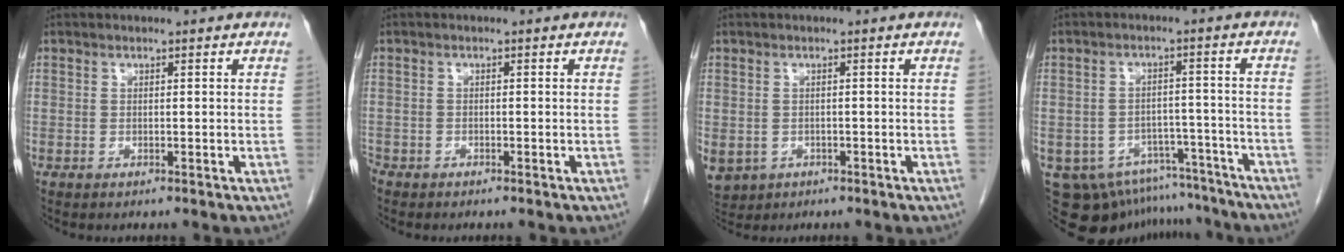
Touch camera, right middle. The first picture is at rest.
{"total": 1.8, "force": [-1.5, 0.9, 0.5], "torque": [-0.012, -0.002, -0.028]}
{"total": 7.8, "force": [-3.1, 6.5, 2.8], "torque": [-0.081, -0.004, -0.040]}
{"total": 13.8, "force": [-11.6, 6.7, 3.5], "torque": [-0.050, 0.022, -0.146]}